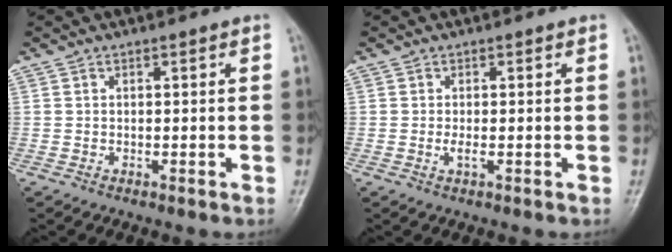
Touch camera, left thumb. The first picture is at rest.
{"total": 1.6, "force": [-0.1, 0.6, 1.5], "torque": [-0.026, -0.002, -0.004]}